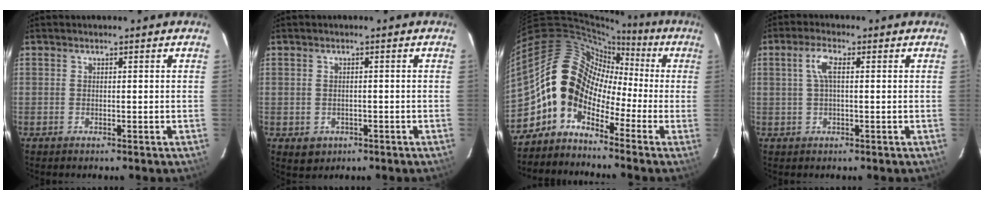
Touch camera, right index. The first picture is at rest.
{"total": 3.1, "force": [-1.0, 2.7, 1.0], "torque": [-0.024, -0.001, -0.002]}
{"total": 10.7, "force": [-4.2, 8.4, 5.0], "torque": [-0.085, 0.035, -0.104]}
{"total": 3.7, "force": [0.7, 1.0, 3.5], "torque": [-0.072, 0.007, 0.013]}